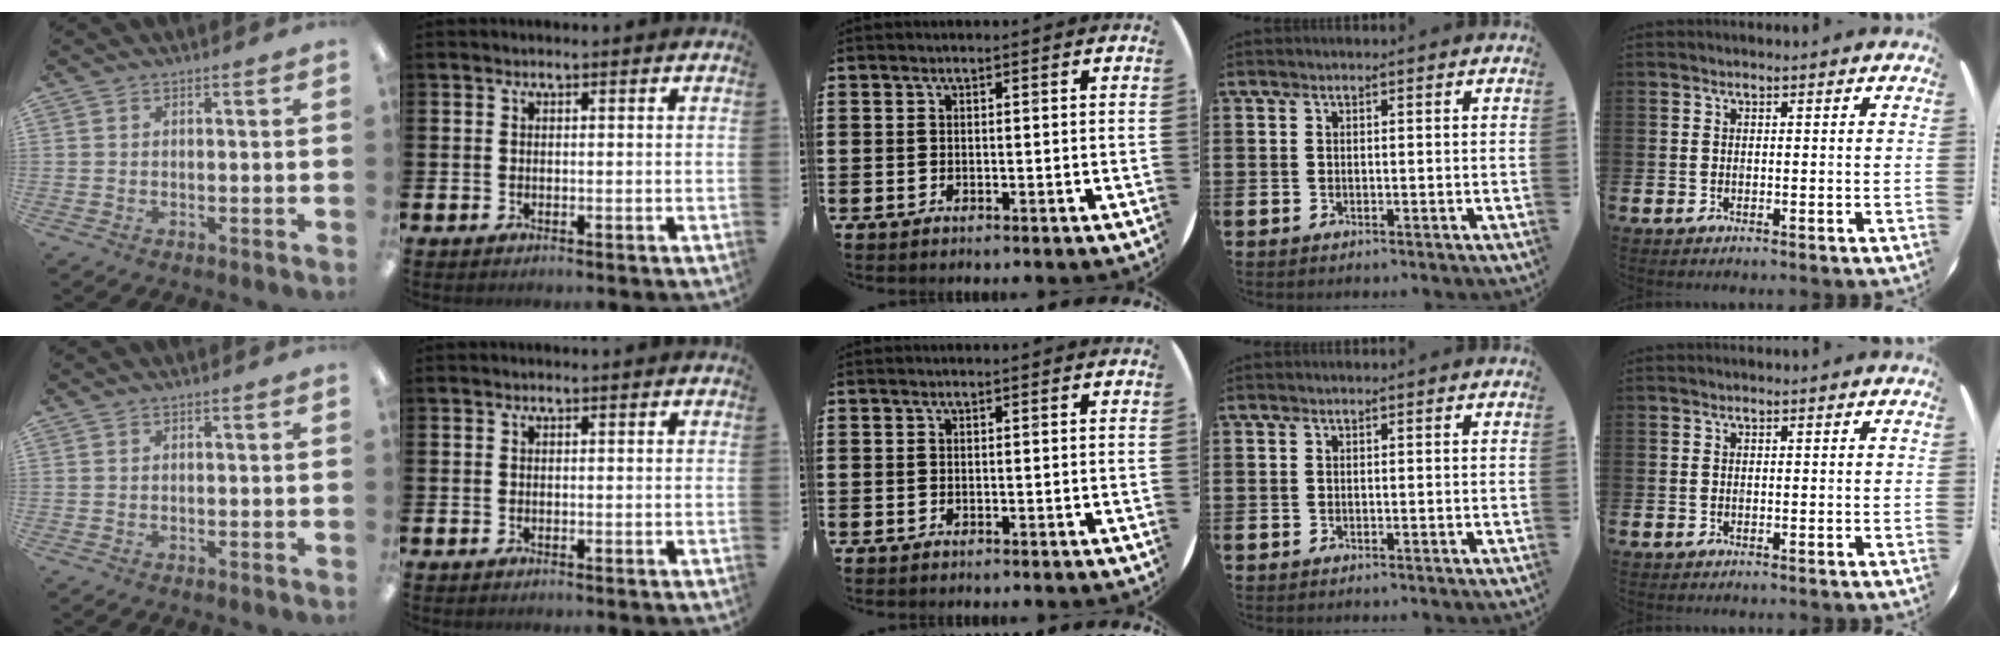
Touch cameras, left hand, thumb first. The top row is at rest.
{}